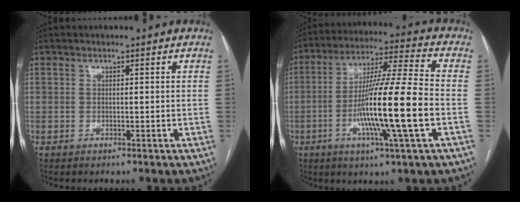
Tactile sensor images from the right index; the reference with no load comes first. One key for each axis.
{"total": 16.6, "fx": -3.9, "fy": -0.6, "fz": 16.1, "tx": -0.292, "ty": -0.008, "tz": -0.077}